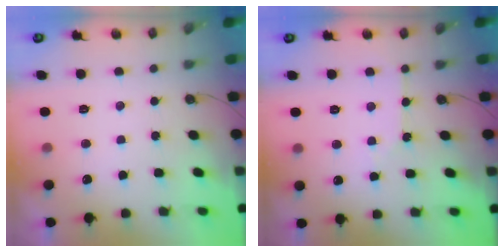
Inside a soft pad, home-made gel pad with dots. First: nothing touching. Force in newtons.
{"total": 2.5, "press": 2.4, "slide": 0.4}